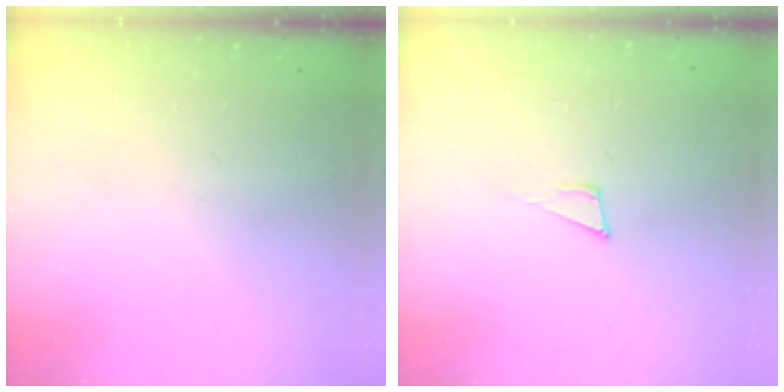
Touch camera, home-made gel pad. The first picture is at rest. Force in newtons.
{"total": 6.3, "press": 6.1, "slide": 1.2}